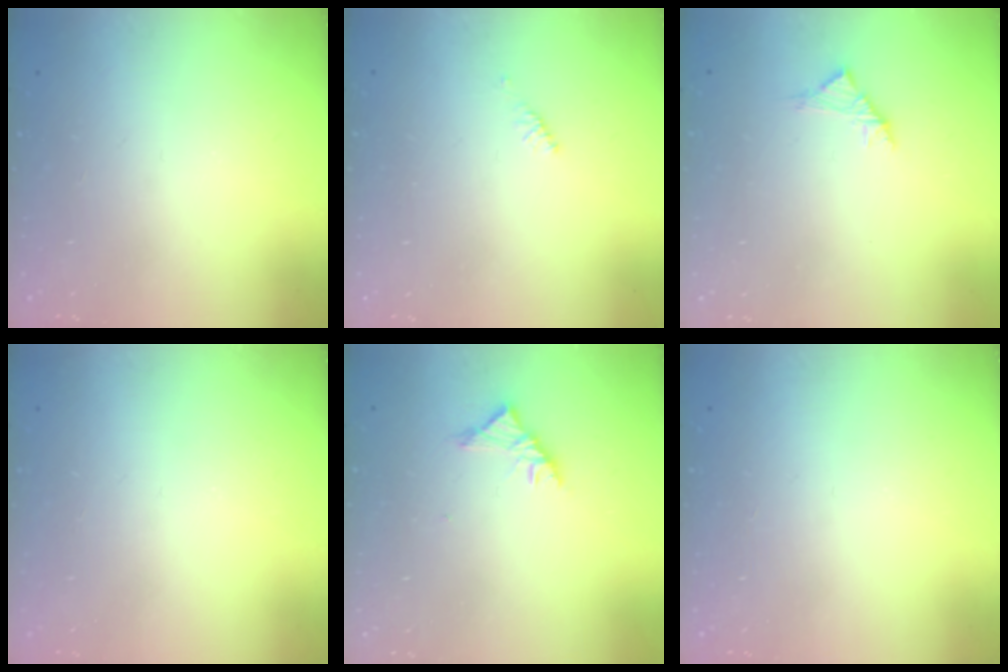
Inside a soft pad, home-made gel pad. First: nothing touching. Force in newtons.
{"total": 2.4, "press": 2.3, "slide": 0.7}
{"total": 2.8, "press": 2.6, "slide": 0.8}
{"total": 0.0}
{"total": 3.4, "press": 3.3, "slide": 0.8}
{"total": 0.0}